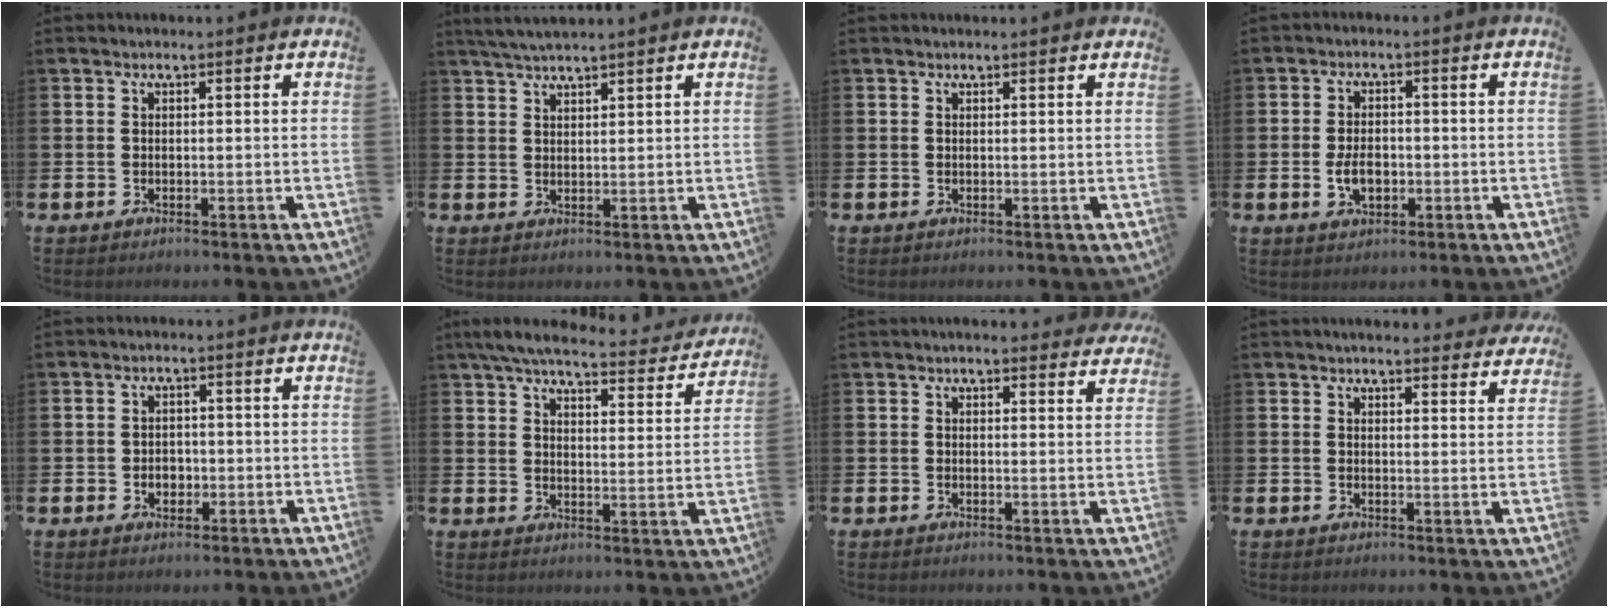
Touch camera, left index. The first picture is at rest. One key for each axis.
{"total": 5.1, "fx": 4.8, "fy": 0.2, "fz": 1.7, "tx": -0.048, "ty": -0.014, "tz": 0.088}
{"total": 0.7, "fx": 0.6, "fy": 0.0, "fz": 0.2, "tx": 0.011, "ty": -0.006, "tz": 0.009}
{"total": 3.7, "fx": -0.7, "fy": 2.4, "fz": 2.8, "tx": -0.045, "ty": 0.001, "tz": -0.014}
{"total": 2.1, "fx": -0.5, "fy": 1.8, "fz": 1.1, "tx": -0.006, "ty": 0.000, "tz": -0.016}
{"total": 6.5, "fx": 5.7, "fy": 1.3, "fz": 2.7, "tx": -0.059, "ty": -0.039, "tz": 0.094}
{"total": 2.6, "fx": 2.6, "fy": 0.3, "fz": 0.2, "tx": -0.002, "ty": -0.011, "tz": 0.046}
{"total": 3.4, "fx": 3.4, "fy": 0.2, "fz": 0.2, "tx": 0.003, "ty": -0.021, "tz": 0.059}